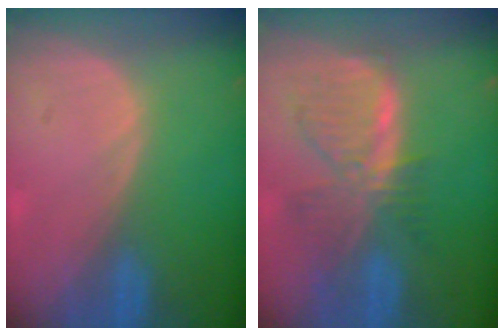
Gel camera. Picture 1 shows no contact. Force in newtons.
{"total": 7.7, "press": 6.9, "slide": 3.4}